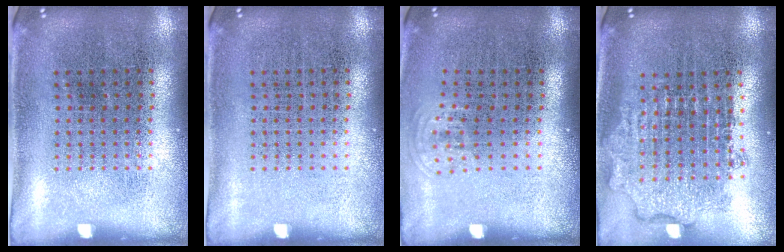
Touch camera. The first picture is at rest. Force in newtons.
{"total": 0.0}
{"total": 0.8, "press": 0.5, "slide": 0.6}
{"total": 1.9, "press": 1.5, "slide": 1.2}